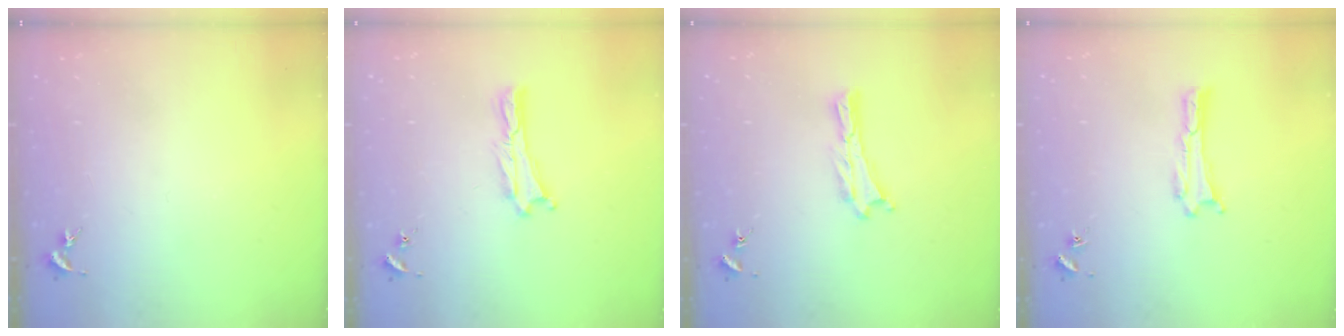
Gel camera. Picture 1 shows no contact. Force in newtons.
{"total": 0.0}
{"total": 0.0}
{"total": 0.0}